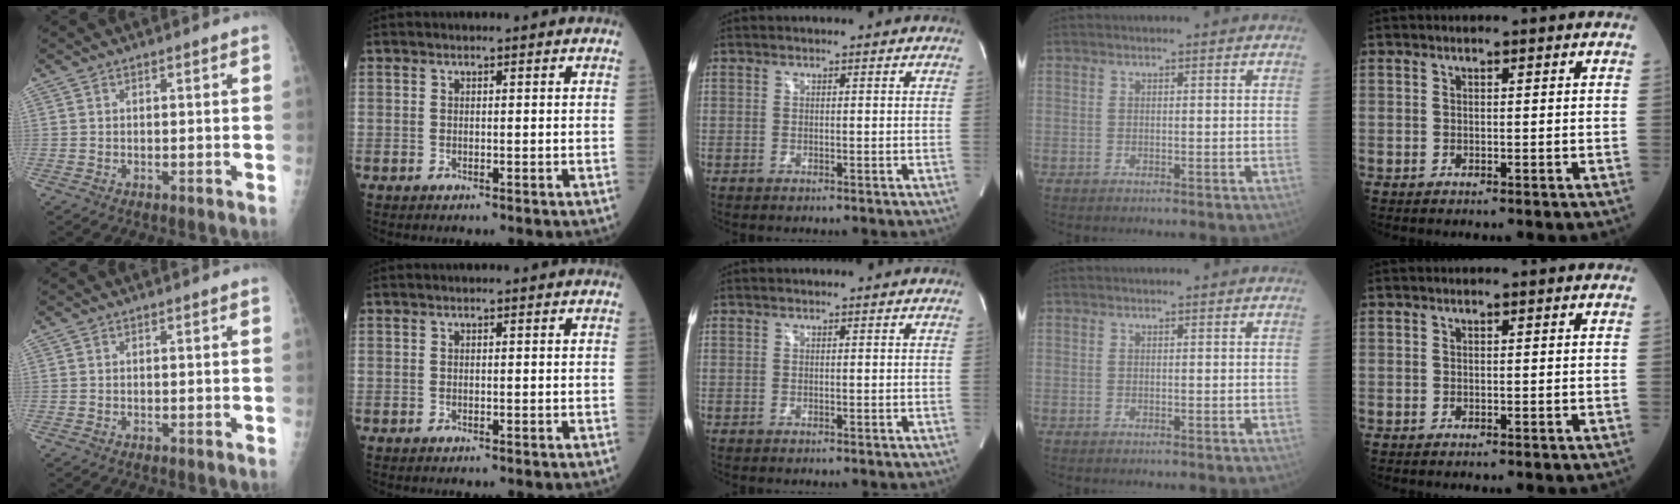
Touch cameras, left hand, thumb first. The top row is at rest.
{}